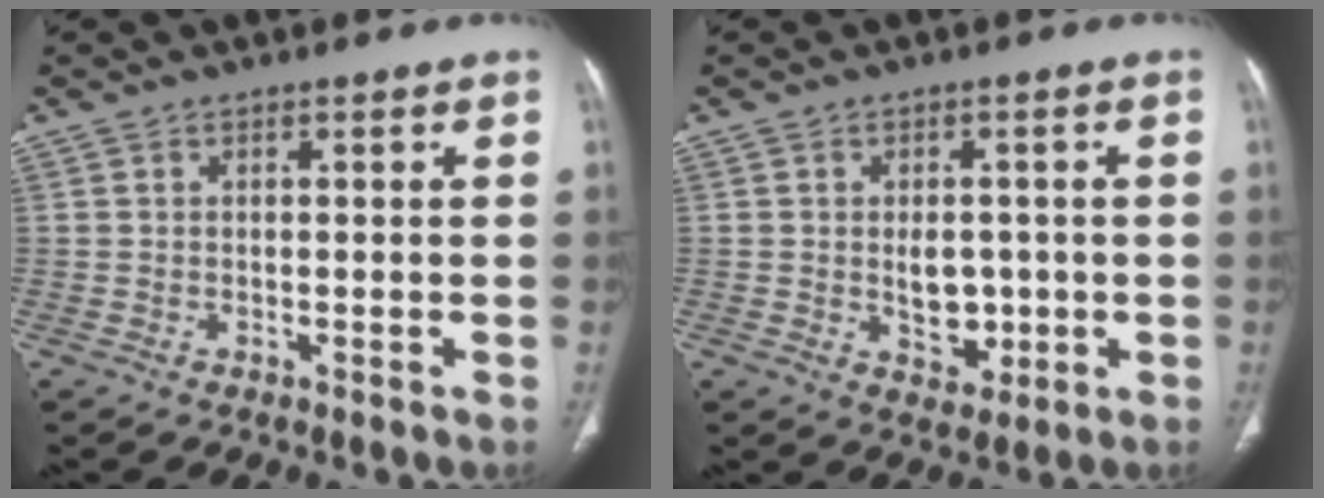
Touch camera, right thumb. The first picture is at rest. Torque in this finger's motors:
{"motor_torque": [2.87, 2.14, 1.06, -0.33, 0.45]}